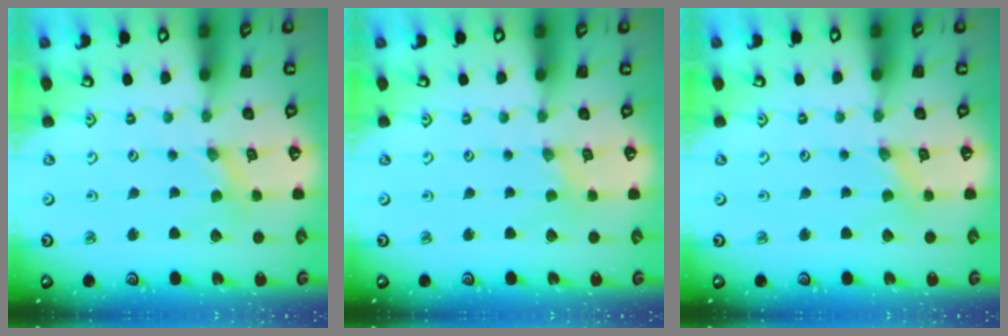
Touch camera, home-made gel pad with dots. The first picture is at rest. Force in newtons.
{"total": 0.0}
{"total": 1.7, "press": 1.7, "slide": 0.3}